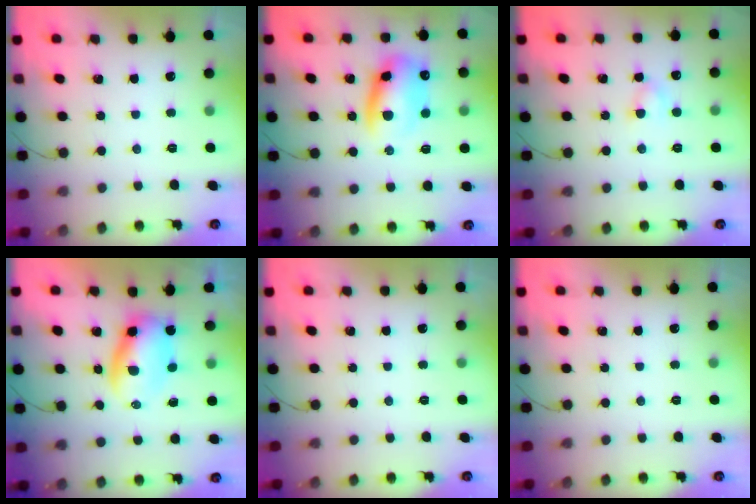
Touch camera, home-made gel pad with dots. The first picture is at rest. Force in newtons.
{"total": 12.3, "press": 12.1, "slide": 2.4}
{"total": 4.0, "press": 3.8, "slide": 1.2}
{"total": 6.2, "press": 6.0, "slide": 1.3}
{"total": 0.0}
{"total": 0.0}